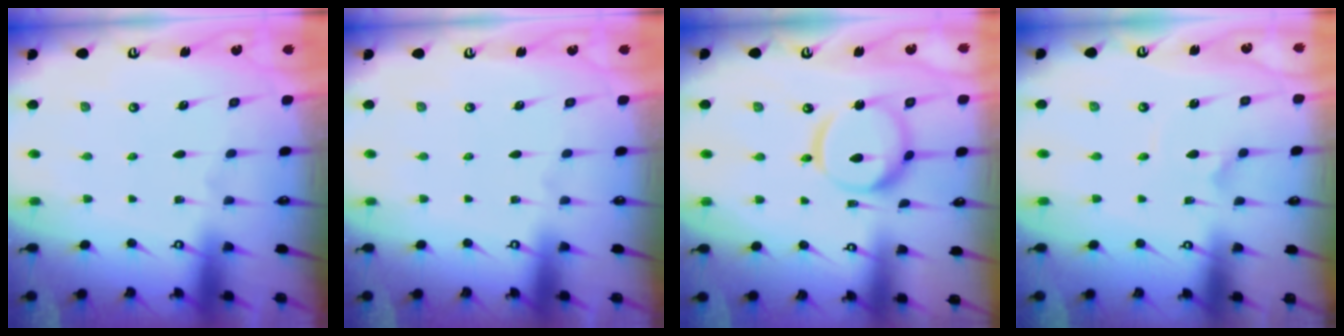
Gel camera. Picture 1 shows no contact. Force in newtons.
{"total": 0.0}
{"total": 14.4, "press": 14.4, "slide": 1.2}
{"total": 1.6, "press": 1.6, "slide": 0.1}